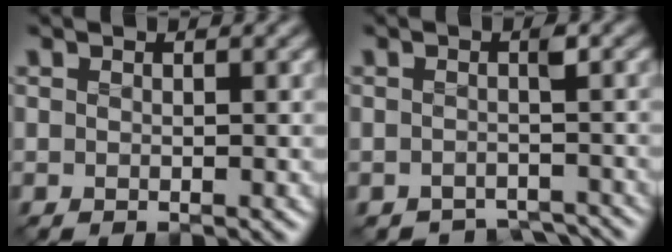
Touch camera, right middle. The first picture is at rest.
{"total": 3.3, "force": [-2.9, 1.1, 1.1], "torque": [-0.002, -0.012, -0.048]}